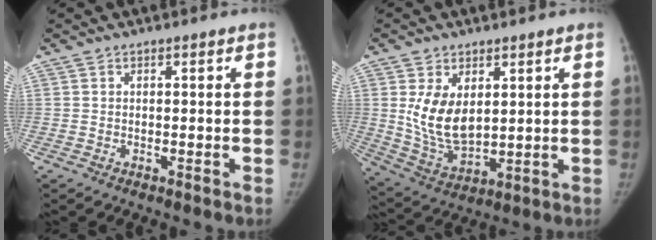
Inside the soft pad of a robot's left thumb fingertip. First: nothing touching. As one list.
[{"total": 11.1, "force": [2.6, 6.7, 8.4], "torque": [-0.136, -0.024, 0.067]}]